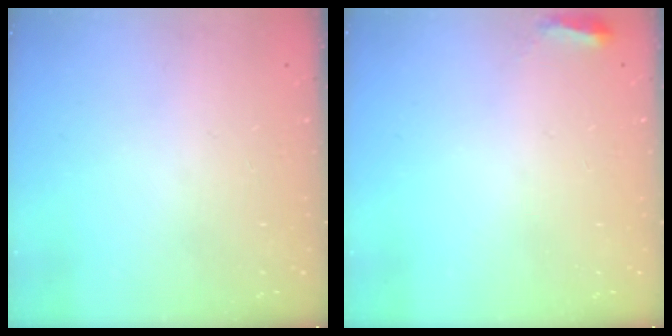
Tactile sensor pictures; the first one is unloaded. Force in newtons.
{"total": 5.0, "press": 4.9, "slide": 1.0}